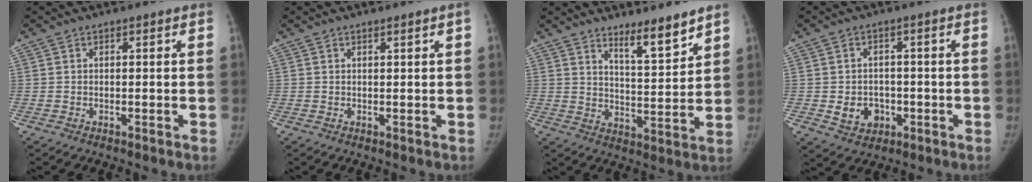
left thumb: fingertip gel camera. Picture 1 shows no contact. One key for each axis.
{"total": 0.8, "fx": 0.4, "fy": -0.2, "fz": 0.6, "tx": -0.016, "ty": -0.004, "tz": 0.011}
{"total": 7.9, "fx": 6.3, "fy": 1.3, "fz": 4.6, "tx": -0.063, "ty": -0.061, "tz": 0.108}
{"total": 6.0, "fx": -1.4, "fy": 5.1, "fz": 2.9, "tx": -0.023, "ty": 0.009, "tz": -0.013}